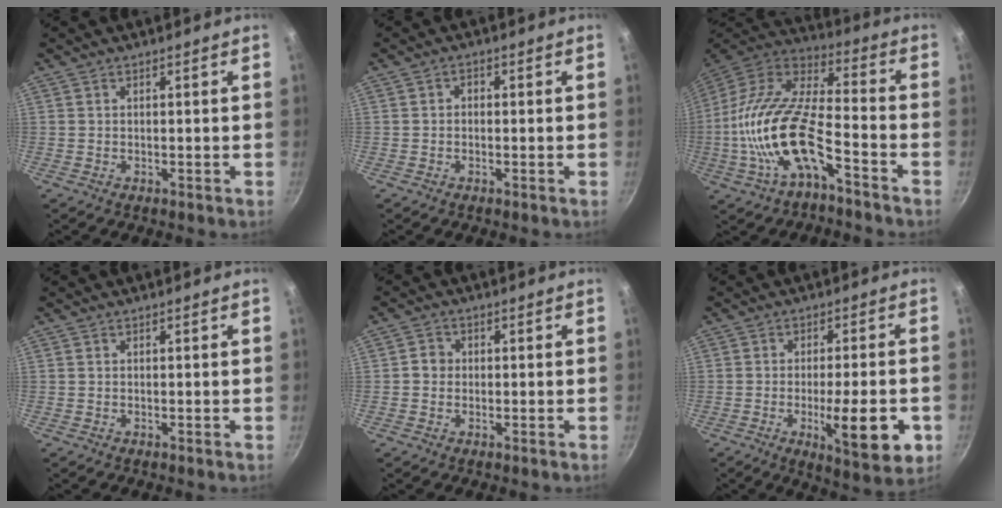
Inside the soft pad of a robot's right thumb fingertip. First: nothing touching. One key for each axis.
{"total": 1.1, "fx": -0.4, "fy": 0.9, "fz": 0.6, "tx": -0.008, "ty": 0.006, "tz": -0.007}
{"total": 19.6, "fx": -7.1, "fy": 7.8, "fz": 16.5, "tx": -0.315, "ty": 0.050, "tz": -0.146}
{"total": 0.0}
{"total": 2.5, "fx": -0.2, "fy": 2.4, "fz": 0.9, "tx": -0.001, "ty": 0.008, "tz": -0.009}
{"total": 13.2, "fx": -3.8, "fy": 3.6, "fz": 12.2, "tx": -0.161, "ty": 0.002, "tz": -0.049}